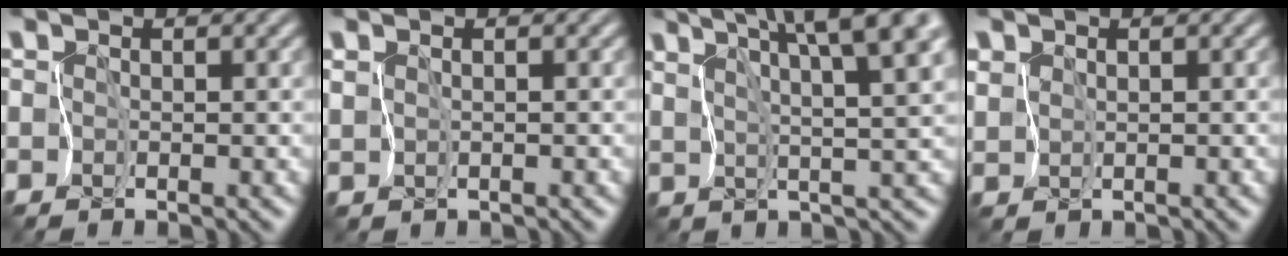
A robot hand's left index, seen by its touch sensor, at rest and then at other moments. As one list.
[{"total": 0.7, "force": [0.5, -0.4, -0.4], "torque": [0.008, -0.003, 0.014]}, {"total": 10.1, "force": [6.3, 1.5, 7.8], "torque": [-0.123, 0.011, 0.096]}, {"total": 3.0, "force": [2.2, 2.0, 0.8], "torque": [-0.030, 0.009, 0.035]}]